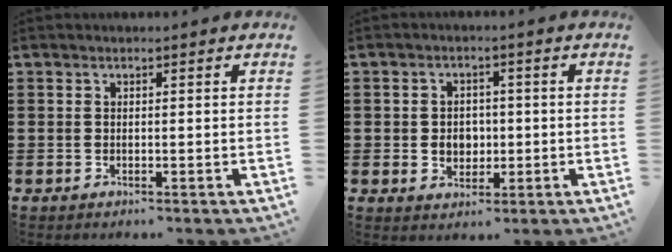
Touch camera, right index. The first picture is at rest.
{"total": 3.6, "force": [-0.2, 3.1, 1.7], "torque": [-0.034, 0.006, -0.010]}